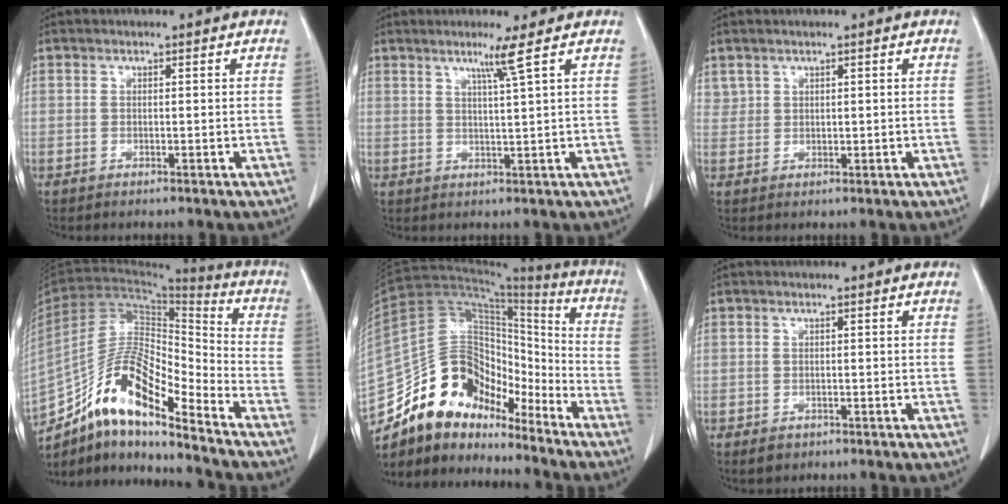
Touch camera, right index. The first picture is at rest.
{"total": 3.4, "force": [1.9, -1.4, 2.4], "torque": [-0.048, -0.011, 0.041]}
{"total": 1.6, "force": [1.1, 1.2, 0.2], "torque": [0.002, 0.002, 0.023]}
{"total": 15.2, "force": [-11.0, 3.3, 9.9], "torque": [-0.172, 0.032, -0.193]}
{"total": 17.2, "force": [-13.5, 7.7, 7.2], "torque": [-0.112, 0.078, -0.238]}
{"total": 1.7, "force": [-0.8, 1.4, 0.5], "torque": [-0.008, 0.001, -0.006]}